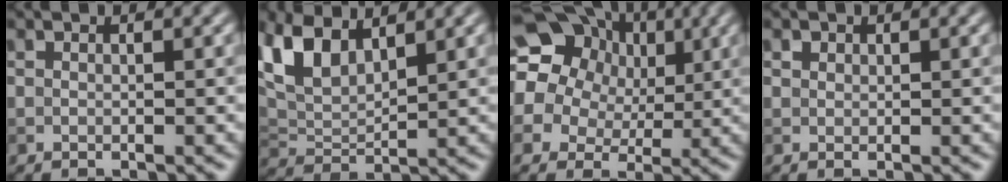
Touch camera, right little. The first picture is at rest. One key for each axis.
{"total": 6.5, "fx": 4.0, "fy": 3.0, "fz": 4.2, "tx": -0.099, "ty": 0.011, "tz": 0.077}
{"total": 18.9, "fx": 7.4, "fy": 15.4, "fz": 8.1, "tx": -0.185, "ty": 0.043, "tz": 0.113}
{"total": 0.7, "fx": 0.5, "fy": 0.4, "fz": 0.1, "tx": 0.000, "ty": -0.001, "tz": 0.008}